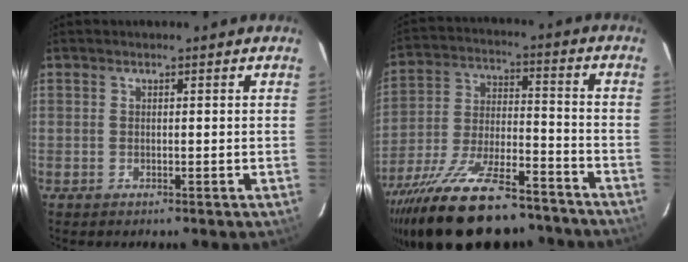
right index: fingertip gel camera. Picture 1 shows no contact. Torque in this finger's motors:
{"motor_torque": [1.19, -0.95, 1.05, 0.21]}